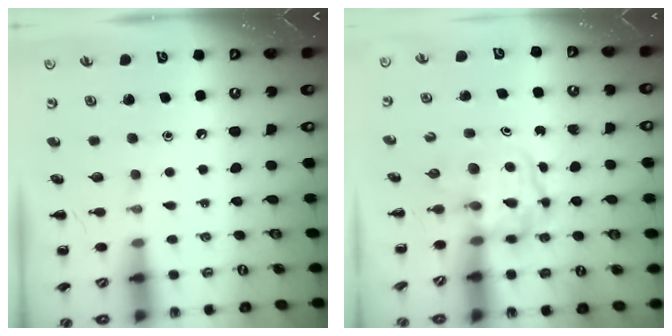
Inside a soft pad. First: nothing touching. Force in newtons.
{"total": 4.0, "press": 4.0, "slide": 0.3}